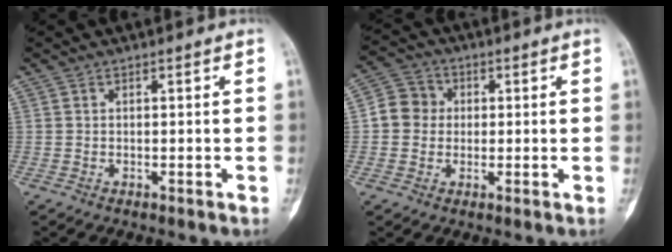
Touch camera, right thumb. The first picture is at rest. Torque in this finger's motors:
{"motor_torque": [0.06, 0.03, 0.13, -0.12, -0.01]}